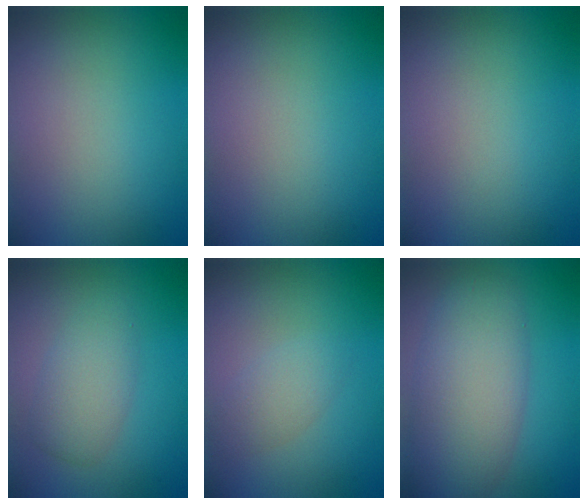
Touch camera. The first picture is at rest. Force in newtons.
{"total": 0.0}
{"total": 0.0}
{"total": 3.6, "press": 3.6, "slide": 0.0}
{"total": 2.1, "press": 2.1, "slide": 0.1}
{"total": 8.4, "press": 8.4, "slide": 0.2}